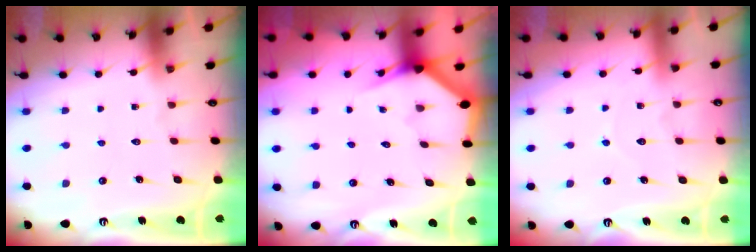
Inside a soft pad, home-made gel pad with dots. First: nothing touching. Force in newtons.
{"total": 2.7, "press": 2.7, "slide": 0.1}
{"total": 4.8, "press": 4.7, "slide": 0.5}